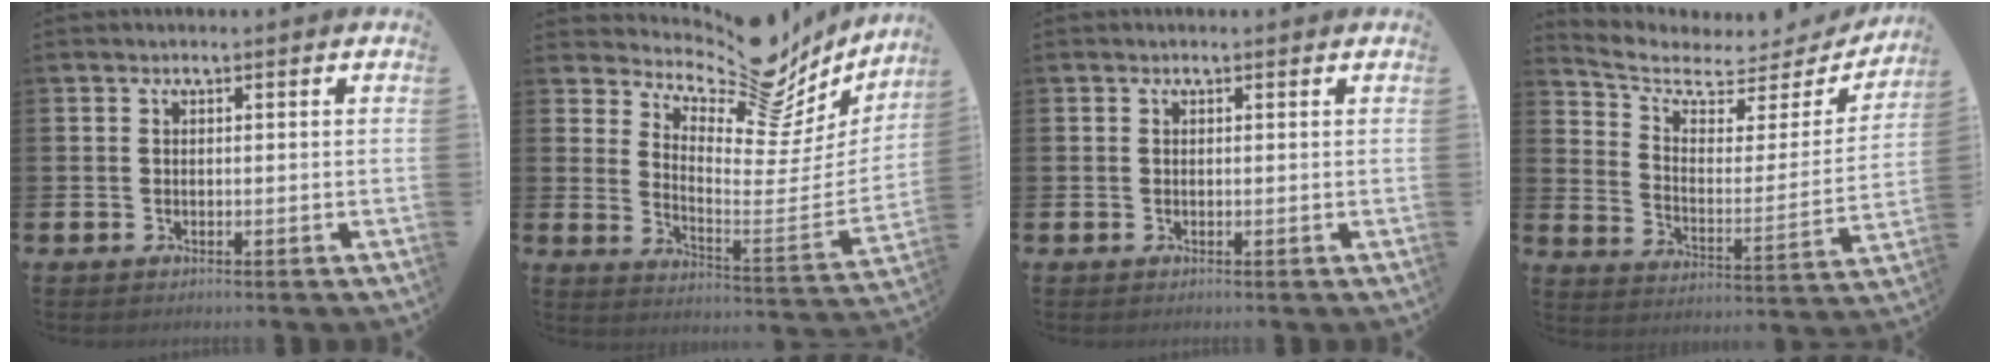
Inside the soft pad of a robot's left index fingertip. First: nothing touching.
{"total": 11.5, "force": [9.8, 3.7, 4.9], "torque": [-0.091, -0.084, 0.160]}
{"total": 0.0}
{"total": 6.2, "force": [5.1, 2.8, 2.2], "torque": [-0.070, -0.045, 0.079]}